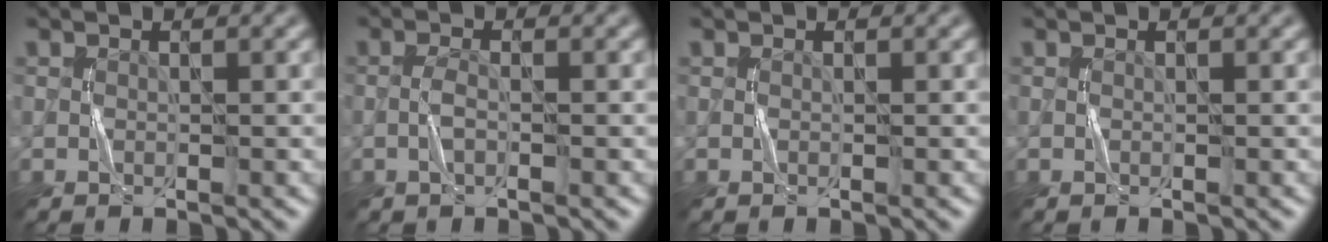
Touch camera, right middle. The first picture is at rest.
{"total": 1.4, "force": [-0.5, 0.4, 1.2], "torque": [-0.028, 0.003, -0.014]}
{"total": 0.0}
{"total": 0.0}